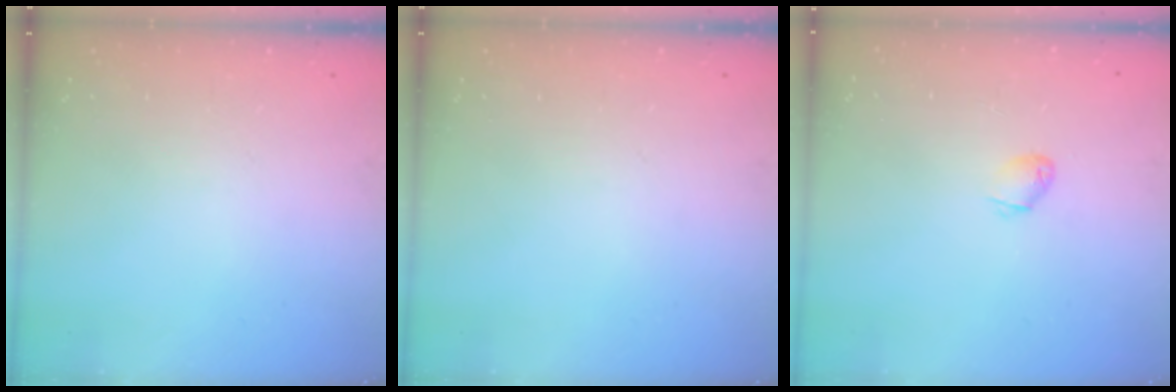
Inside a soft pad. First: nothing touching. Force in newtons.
{"total": 0.0}
{"total": 2.4, "press": 2.4, "slide": 0.4}